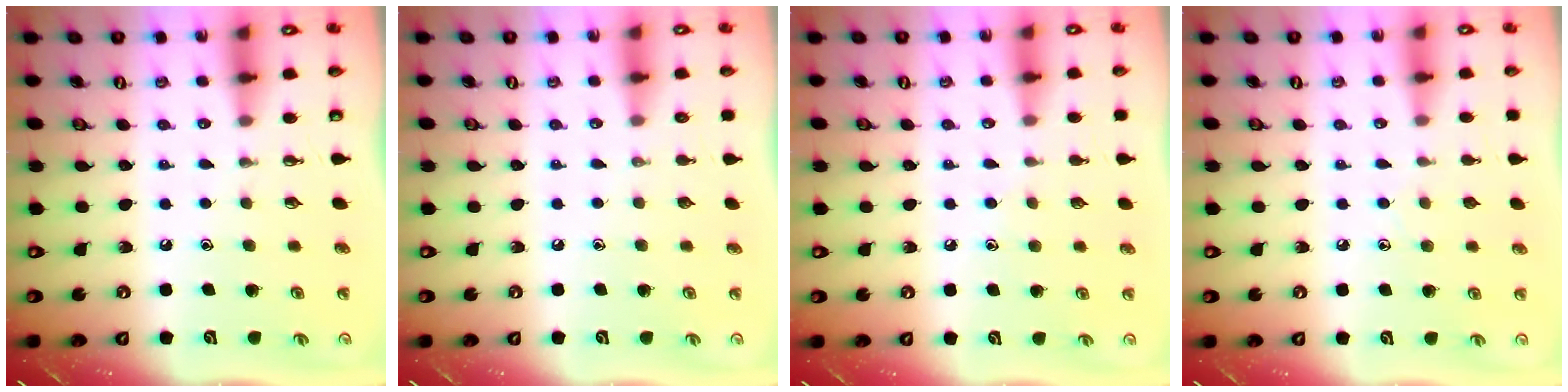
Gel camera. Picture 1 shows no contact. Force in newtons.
{"total": 0.0}
{"total": 6.1, "press": 6.1, "slide": 0.7}
{"total": 4.4, "press": 4.4, "slide": 0.5}